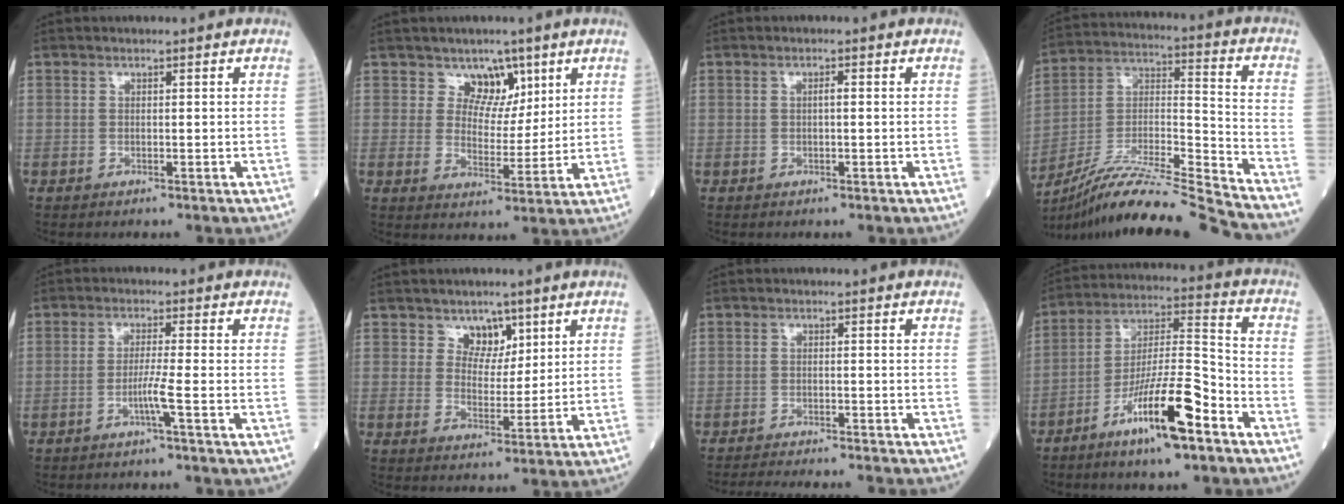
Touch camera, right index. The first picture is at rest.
{"total": 5.2, "force": [3.5, 3.6, 1.4], "torque": [-0.013, -0.003, 0.060]}
{"total": 0.9, "force": [0.1, 0.0, 0.9], "torque": [-0.020, -0.001, 0.002]}
{"total": 21.7, "force": [-19.8, -1.7, 8.8], "torque": [-0.183, -0.016, -0.343]}
{"total": 3.2, "force": [-1.4, -1.0, 2.7], "torque": [-0.053, -0.004, -0.030]}
{"total": 4.3, "force": [2.9, 2.9, 1.5], "torque": [-0.017, -0.004, 0.050]}
{"total": 11.5, "force": [-10.8, 0.6, 3.7], "torque": [-0.052, -0.013, -0.143]}
{"total": 14.1, "force": [-7.9, 1.7, 11.6], "torque": [-0.212, -0.005, -0.140]}